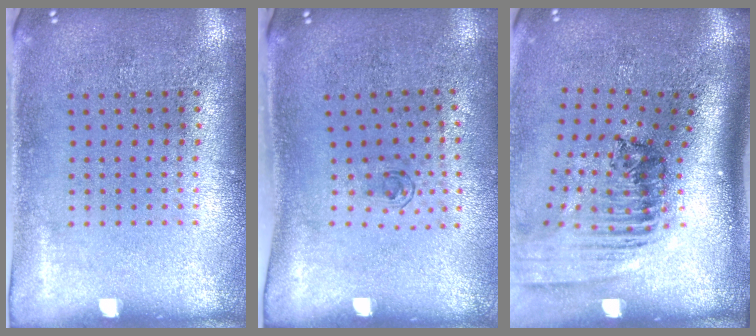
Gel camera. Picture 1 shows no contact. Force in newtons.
{"total": 0.7, "press": 0.2, "slide": 0.6}
{"total": 2.4, "press": 1.7, "slide": 1.7}